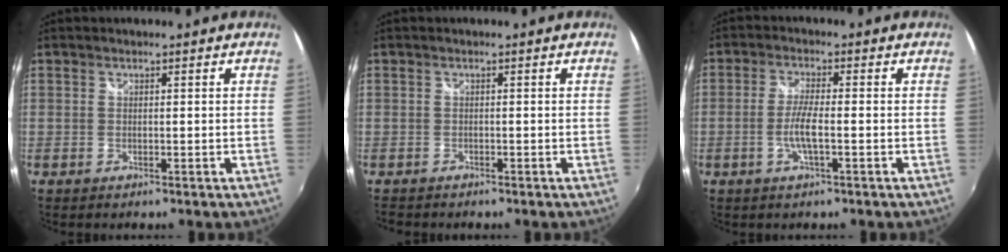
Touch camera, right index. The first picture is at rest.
{"total": 1.6, "force": [-1.4, 0.8, 0.1], "torque": [-0.008, -0.004, -0.026]}
{"total": 4.6, "force": [-1.4, 0.5, 4.4], "torque": [-0.091, -0.001, -0.027]}